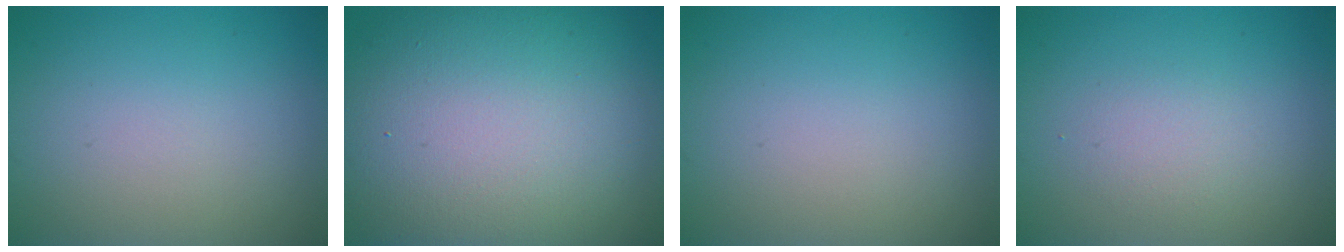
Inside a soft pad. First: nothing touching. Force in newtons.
{"total": 17.8, "press": 17.7, "slide": 1.7}
{"total": 0.0}
{"total": 1.5, "press": 1.5, "slide": 0.0}